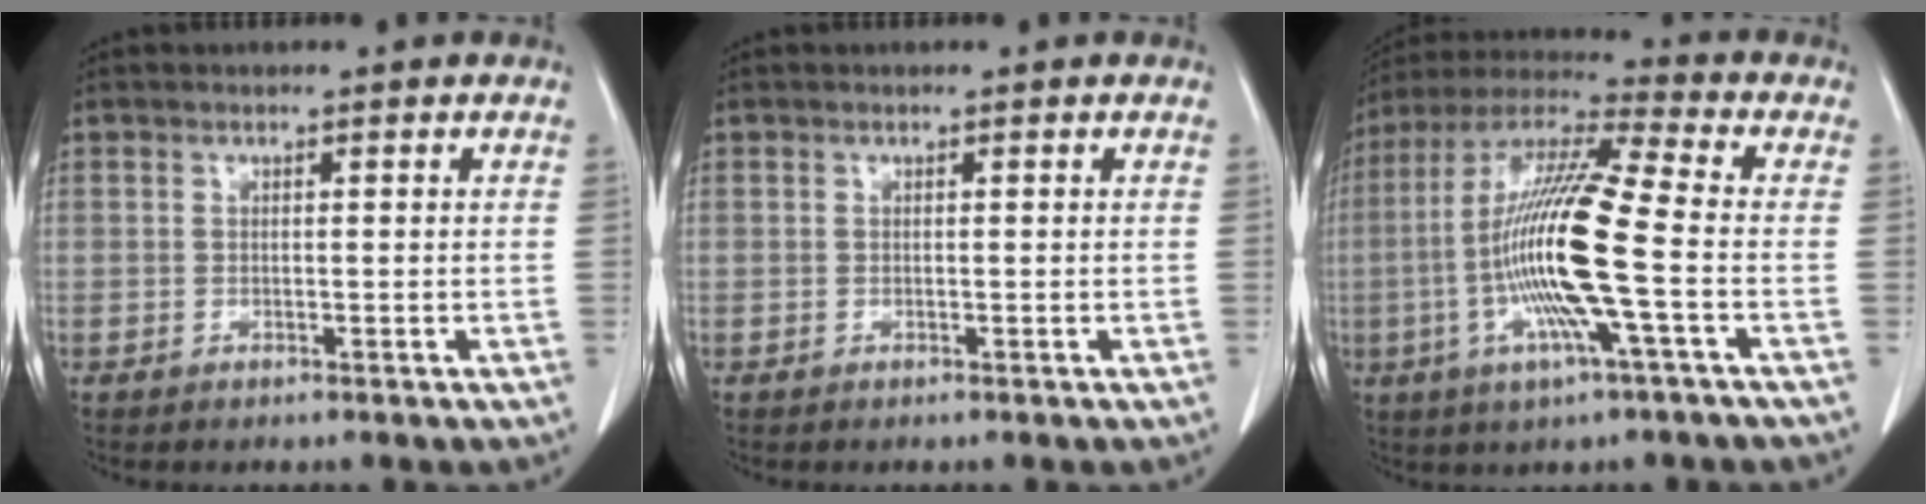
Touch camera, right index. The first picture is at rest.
{"total": 0.0}
{"total": 16.8, "force": [-3.0, 0.4, 16.5], "torque": [-0.330, -0.004, -0.068]}